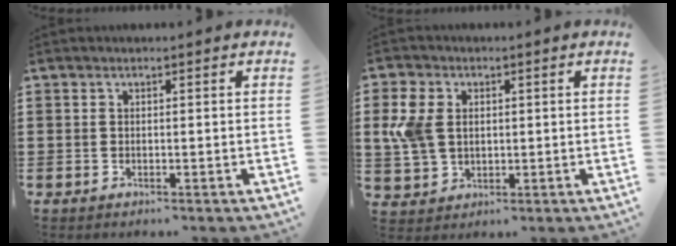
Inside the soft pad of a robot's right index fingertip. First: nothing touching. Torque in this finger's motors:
{"motor_torque": [0.24, -0.03, 0.18, 0.11]}